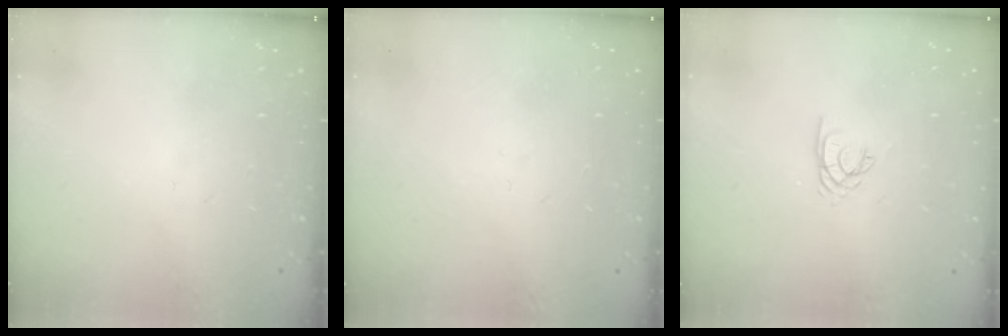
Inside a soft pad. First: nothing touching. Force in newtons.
{"total": 0.0}
{"total": 2.1, "press": 2.1, "slide": 0.3}